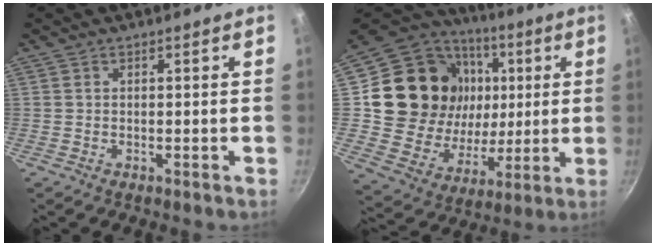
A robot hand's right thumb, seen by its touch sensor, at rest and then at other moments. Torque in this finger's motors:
{"motor_torque": [2.53, 2.48, 0.69, -0.61, 0.10]}